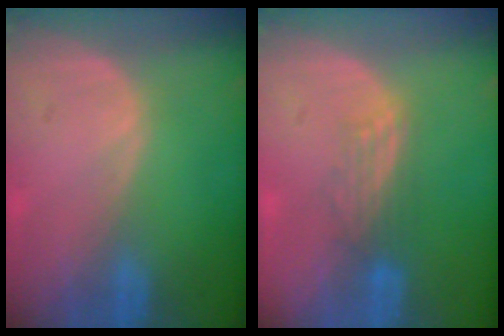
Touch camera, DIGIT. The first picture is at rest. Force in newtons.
{"total": 2.8, "press": 2.7, "slide": 0.6}